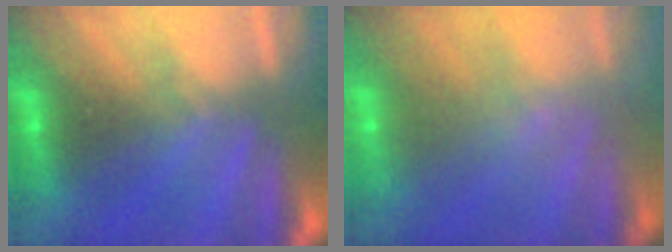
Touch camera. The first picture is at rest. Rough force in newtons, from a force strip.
{"total": 2.3}